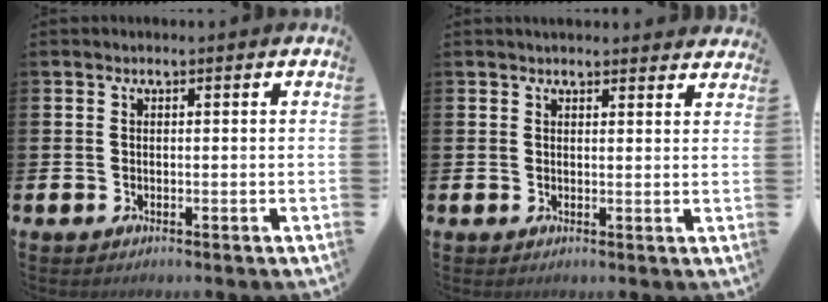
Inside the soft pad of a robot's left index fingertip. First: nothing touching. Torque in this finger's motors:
{"motor_torque": [1.01, -1.13, 0.11, 0.04]}